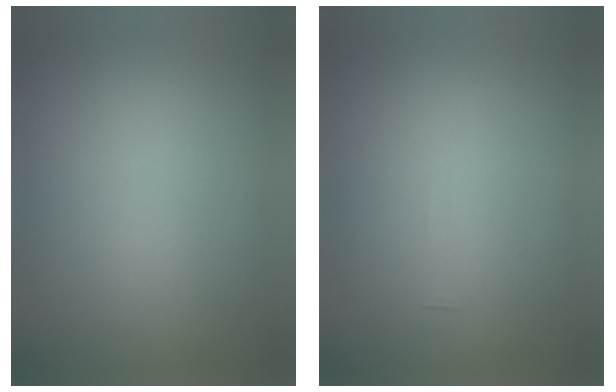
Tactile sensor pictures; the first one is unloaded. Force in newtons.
{"total": 1.8}